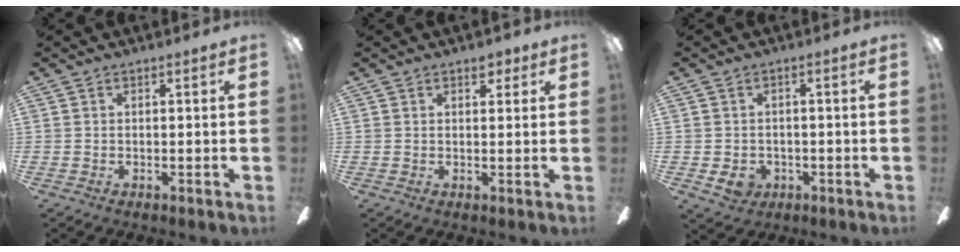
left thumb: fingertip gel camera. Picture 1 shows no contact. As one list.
[{"total": 3.0, "force": [2.0, 1.7, 1.4], "torque": [0.002, -0.008, 0.028]}, {"total": 3.7, "force": [-1.1, 3.0, 1.9], "torque": [-0.046, 0.003, -0.020]}]